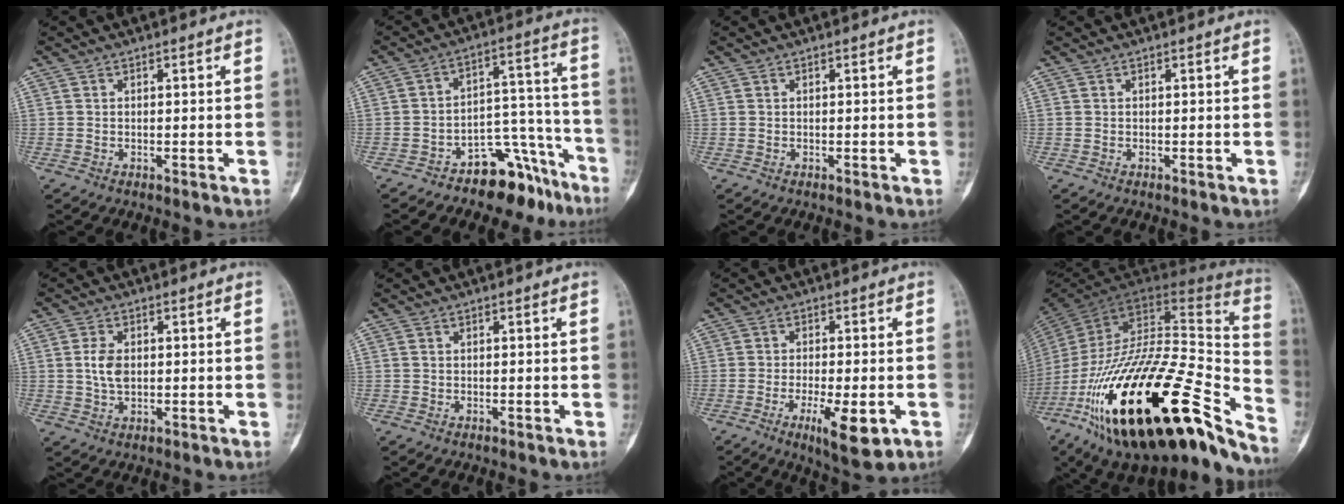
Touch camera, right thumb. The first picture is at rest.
{"total": 11.6, "force": [-8.6, 5.9, 4.9], "torque": [-0.024, 0.117, -0.133]}
{"total": 0.0}
{"total": 0.0}
{"total": 3.1, "force": [0.2, 2.0, 2.4], "torque": [-0.045, 0.001, 0.003]}
{"total": 0.0}
{"total": 9.5, "force": [-3.7, 2.9, 8.2], "torque": [-0.128, -0.010, -0.053]}
{"total": 40.2, "force": [-22.5, 14.0, 30.2], "torque": [-0.465, 0.043, -0.360]}